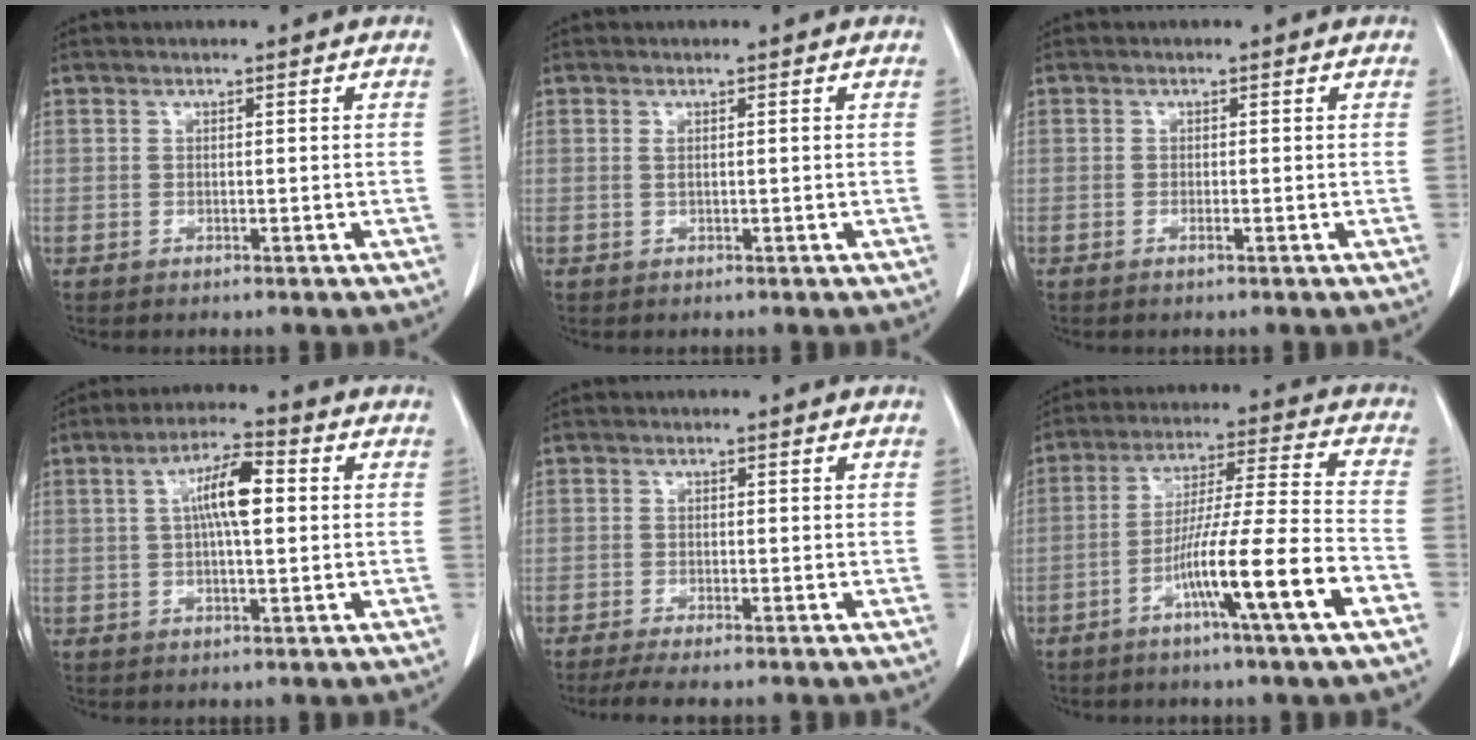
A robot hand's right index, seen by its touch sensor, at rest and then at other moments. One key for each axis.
{"total": 0.6, "fx": 0.2, "fy": 0.0, "fz": 0.6, "tx": -0.014, "ty": 0.002, "tz": 0.005}
{"total": 0.6, "fx": -0.4, "fy": -0.1, "fz": 0.5, "tx": -0.009, "ty": 0.001, "tz": -0.005}
{"total": 7.5, "fx": 1.2, "fy": 1.6, "fz": 7.2, "tx": -0.134, "ty": 0.018, "tz": 0.018}
{"total": 3.9, "fx": -3.2, "fy": 0.1, "fz": 2.3, "tx": -0.035, "ty": -0.008, "tz": -0.054}
{"total": 13.6, "fx": -6.3, "fy": -1.1, "fz": 12.0, "tx": -0.210, "ty": -0.001, "tz": -0.109}